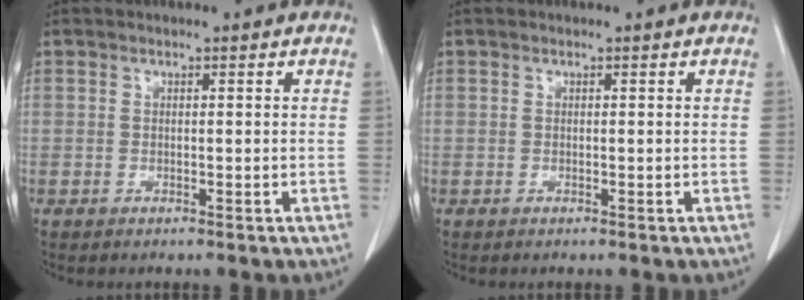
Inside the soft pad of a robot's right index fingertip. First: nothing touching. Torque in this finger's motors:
{"motor_torque": [0.00, 0.00, 0.00, 0.00]}